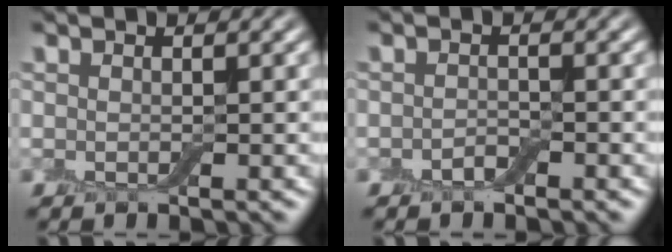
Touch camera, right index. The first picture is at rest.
{"total": 1.1, "force": [-0.8, 0.5, 0.6], "torque": [-0.011, 0.002, -0.015]}